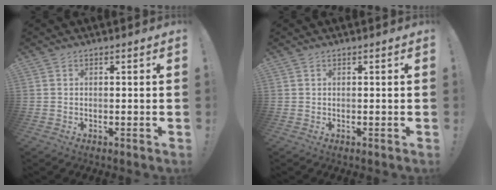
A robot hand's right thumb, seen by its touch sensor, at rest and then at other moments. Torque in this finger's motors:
{"motor_torque": [-0.01, 0.07, -0.01, 0.01, 0.00]}